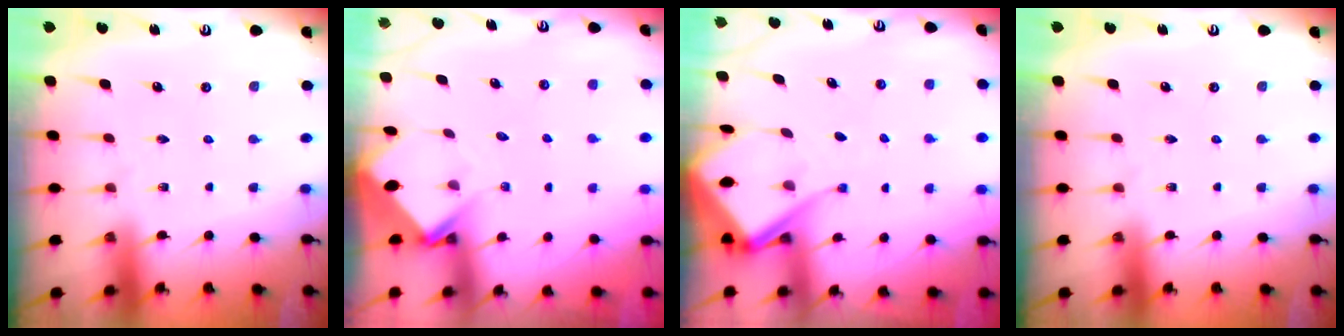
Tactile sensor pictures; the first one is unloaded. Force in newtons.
{"total": 3.8, "press": 3.8, "slide": 0.3}
{"total": 8.4, "press": 8.3, "slide": 1.0}
{"total": 0.0}